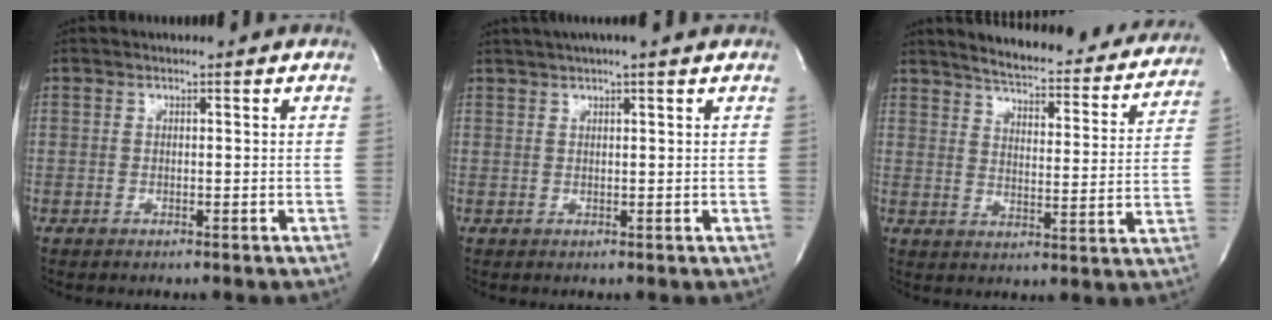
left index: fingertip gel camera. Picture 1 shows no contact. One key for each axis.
{"total": 5.8, "fx": 4.6, "fy": -0.1, "fz": 3.5, "tx": -0.059, "ty": 0.025, "tz": 0.064}
{"total": 23.1, "fx": 21.4, "fy": 4.6, "fz": 7.4, "tx": -0.097, "ty": -0.059, "tz": 0.253}